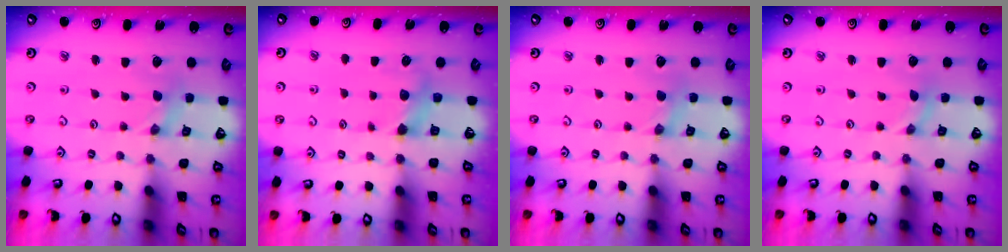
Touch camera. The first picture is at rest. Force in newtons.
{"total": 4.9, "press": 4.8, "slide": 0.7}
{"total": 1.1, "press": 1.1, "slide": 0.2}
{"total": 0.0}